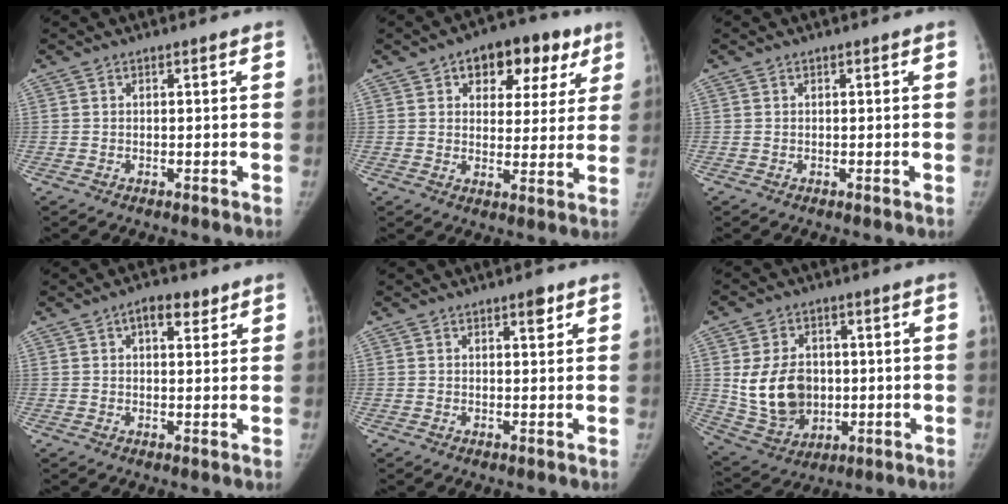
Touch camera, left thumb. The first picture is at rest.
{"total": 13.4, "force": [6.7, 8.3, 8.0], "torque": [-0.049, -0.005, 0.089]}
{"total": 0.0}
{"total": 4.8, "force": [2.5, 2.4, 3.4], "torque": [-0.033, -0.007, 0.034]}
{"total": 2.2, "force": [1.3, 0.8, 1.6], "torque": [-0.014, -0.006, 0.018]}
{"total": 13.9, "force": [0.3, 10.7, 8.8], "torque": [-0.120, -0.007, 0.026]}